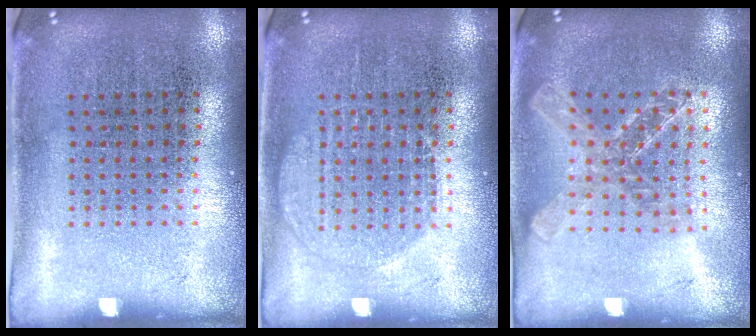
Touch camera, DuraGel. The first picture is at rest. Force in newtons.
{"total": 1.9, "press": 1.8, "slide": 0.4}
{"total": 1.6, "press": 1.4, "slide": 0.7}